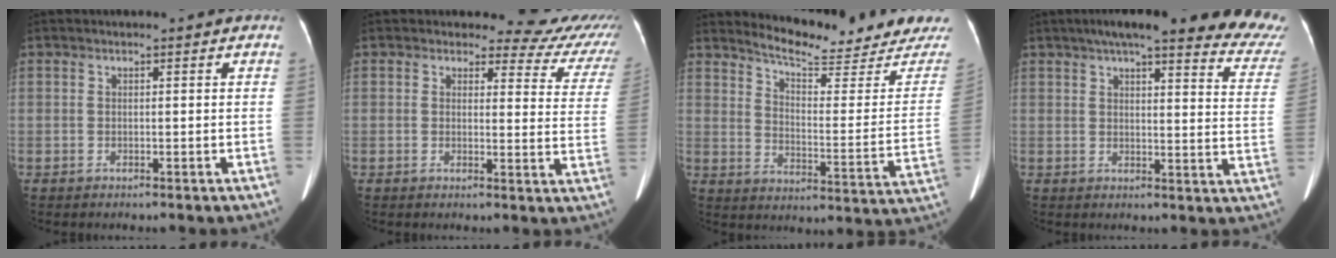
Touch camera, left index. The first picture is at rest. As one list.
[{"total": 11.3, "force": [10.5, 4.2, 0.9], "torque": [0.032, -0.051, 0.074]}, {"total": 18.9, "force": [18.1, 2.7, 4.6], "torque": [-0.063, -0.089, 0.218]}, {"total": 24.1, "force": [21.2, 3.0, 11.1], "torque": [-0.131, -0.035, 0.234]}]